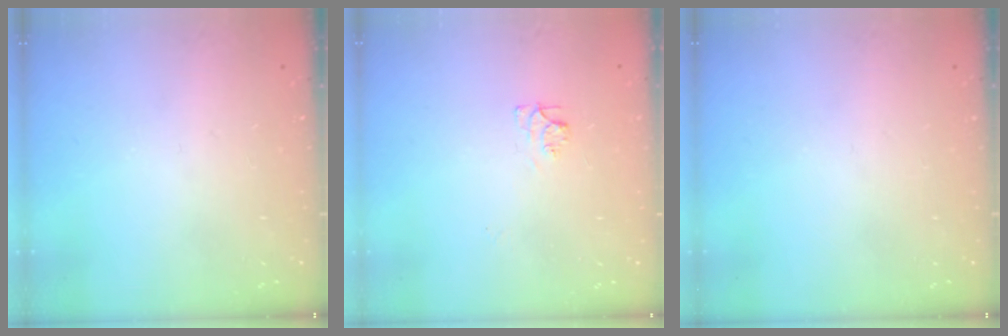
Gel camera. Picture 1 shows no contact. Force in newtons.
{"total": 6.2, "press": 6.2, "slide": 0.7}
{"total": 0.0}